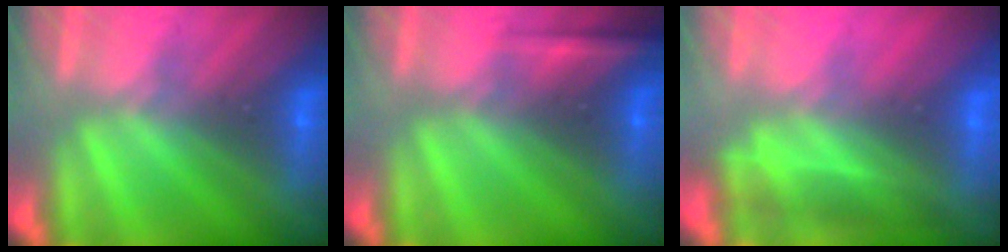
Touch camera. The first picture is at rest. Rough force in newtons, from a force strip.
{"total": 2.3}
{"total": 2.2}